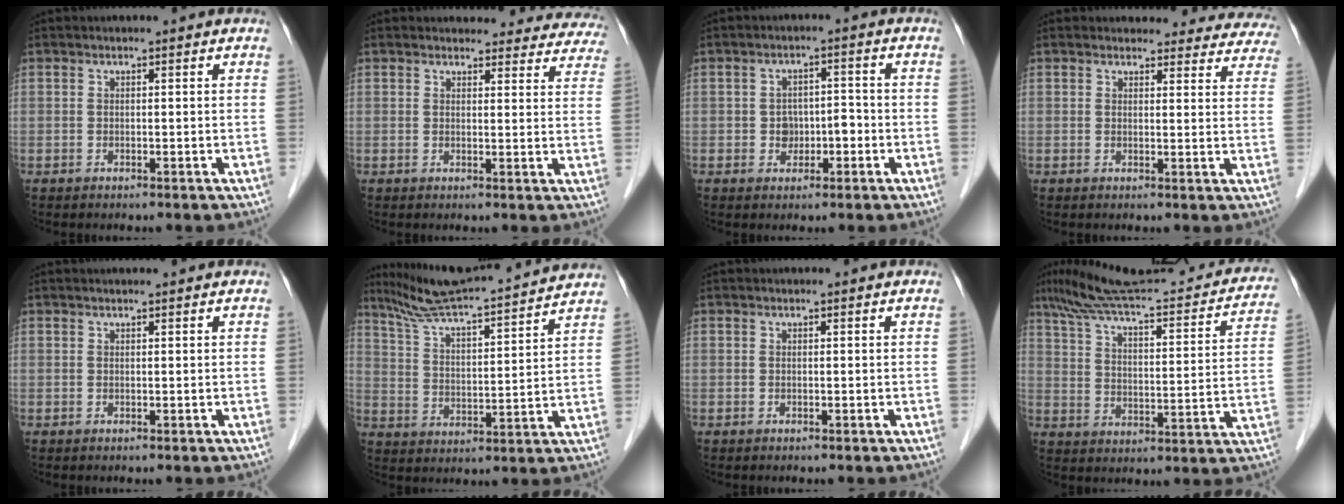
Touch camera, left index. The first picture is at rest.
{"total": 16.1, "force": [15.2, 4.7, 2.4], "torque": [0.010, -0.025, 0.148]}
{"total": 3.7, "force": [-1.3, 2.6, 2.2], "torque": [-0.032, 0.015, -0.018]}
{"total": 15.5, "force": [14.6, 4.7, 2.0], "torque": [0.018, -0.028, 0.137]}
{"total": 1.0, "force": [0.8, -0.1, 0.5], "torque": [-0.006, 0.009, 0.016]}
{"total": 18.0, "force": [16.5, 0.0, 7.1], "torque": [-0.127, 0.011, 0.251]}
{"total": 0.0}
{"total": 27.6, "force": [24.1, 3.8, 12.9], "torque": [-0.196, -0.006, 0.319]}